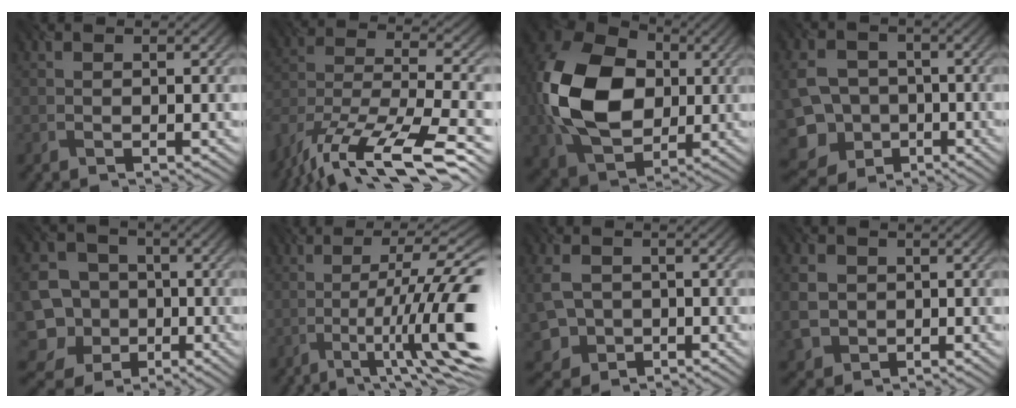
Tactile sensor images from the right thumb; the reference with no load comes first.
{"total": 15.1, "force": [-10.6, 5.9, 9.1], "torque": [-0.190, -0.012, -0.148]}
{"total": 16.4, "force": [0.6, 12.0, 11.2], "torque": [-0.278, 0.000, 0.012]}
{"total": 9.0, "force": [-2.3, 7.7, 4.2], "torque": [-0.117, -0.034, -0.048]}
{"total": 10.5, "force": [-3.1, 9.4, 3.5], "torque": [-0.105, -0.033, -0.084]}
{"total": 14.4, "force": [-3.7, 3.1, 13.6], "torque": [-0.204, 0.005, -0.052]}
{"total": 5.6, "force": [-0.8, 4.6, 3.0], "torque": [-0.088, -0.018, -0.014]}
{"total": 4.6, "force": [-0.1, 4.1, 2.0], "torque": [-0.066, -0.012, -0.003]}